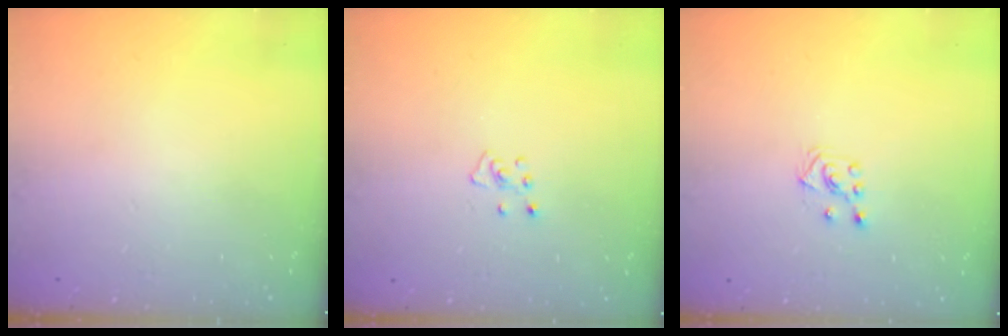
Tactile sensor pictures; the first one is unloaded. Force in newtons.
{"total": 4.1, "press": 4.0, "slide": 0.5}
{"total": 3.8, "press": 3.8, "slide": 0.3}